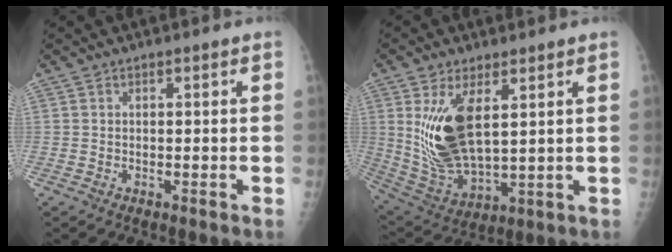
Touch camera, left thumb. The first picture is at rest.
{"total": 15.0, "force": [4.1, 6.9, 12.6], "torque": [-0.235, -0.026, 0.099]}